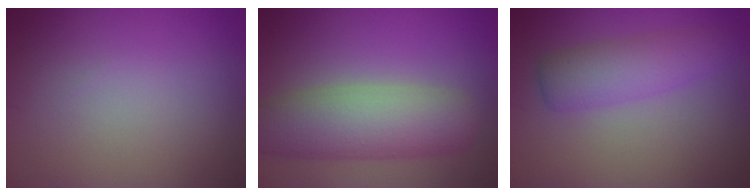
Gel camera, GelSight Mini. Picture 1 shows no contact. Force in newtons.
{"total": 6.9, "press": 6.9, "slide": 0.2}
{"total": 4.0, "press": 4.0, "slide": 0.1}